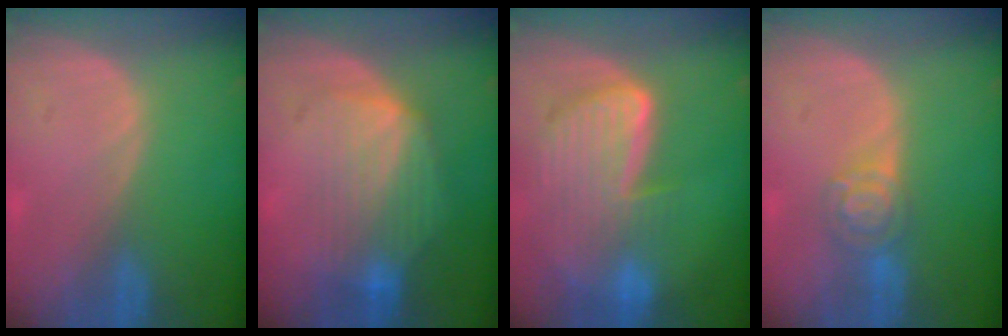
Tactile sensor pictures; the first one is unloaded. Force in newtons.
{"total": 7.8, "press": 7.5, "slide": 2.2}
{"total": 9.7, "press": 8.2, "slide": 5.3}
{"total": 5.0, "press": 4.3, "slide": 2.5}